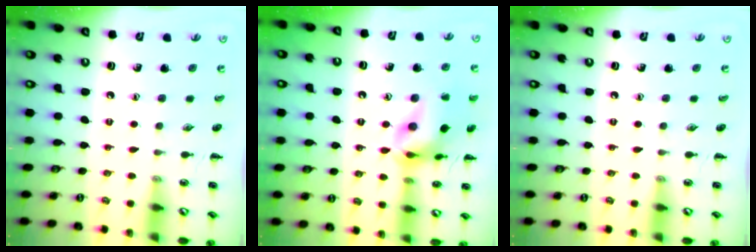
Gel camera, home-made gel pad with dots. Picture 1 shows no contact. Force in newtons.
{"total": 14.0, "press": 13.8, "slide": 2.2}
{"total": 0.0}